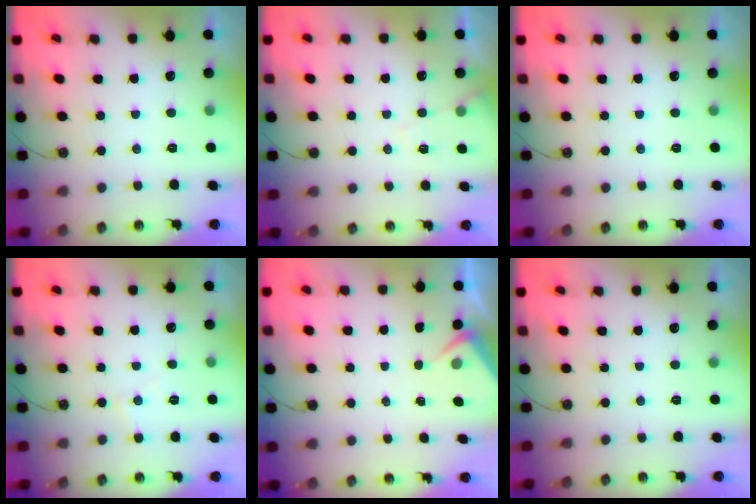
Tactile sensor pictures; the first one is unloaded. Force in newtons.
{"total": 5.6, "press": 5.5, "slide": 0.8}
{"total": 0.0}
{"total": 4.8, "press": 4.8, "slide": 0.7}
{"total": 3.2, "press": 3.2, "slide": 0.5}
{"total": 0.0}